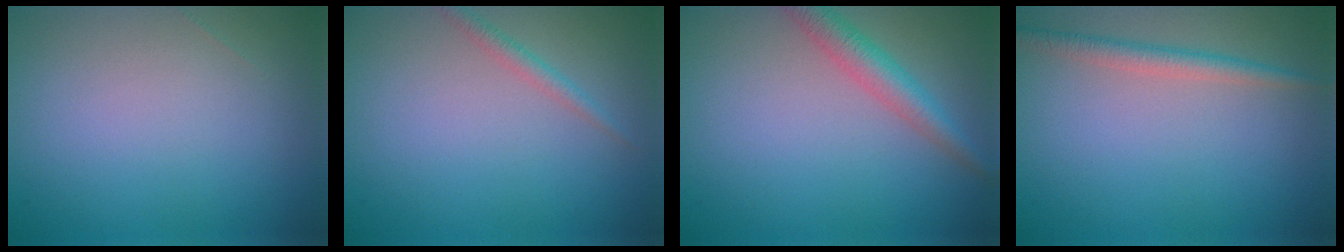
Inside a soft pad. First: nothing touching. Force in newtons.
{"total": 1.2, "press": 1.2, "slide": 0.1}
{"total": 3.0, "press": 3.0, "slide": 0.2}
{"total": 2.1, "press": 2.1, "slide": 0.1}